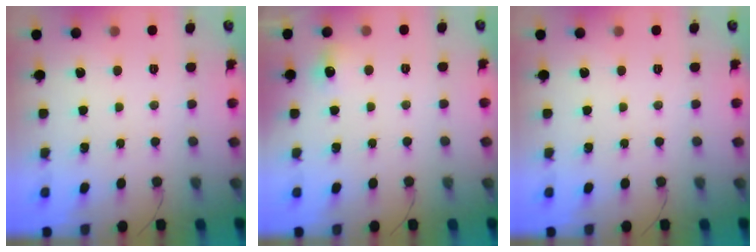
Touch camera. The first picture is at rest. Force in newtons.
{"total": 5.7, "press": 5.4, "slide": 1.8}
{"total": 0.0}